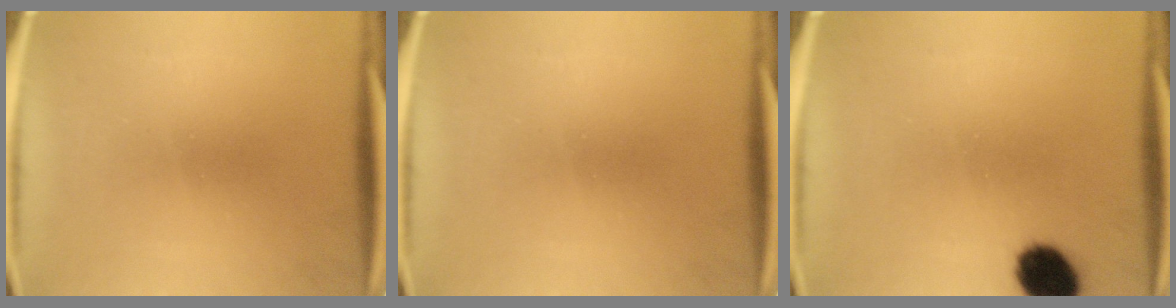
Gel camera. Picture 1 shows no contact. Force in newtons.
{"total": 0.0}
{"total": 8.9}